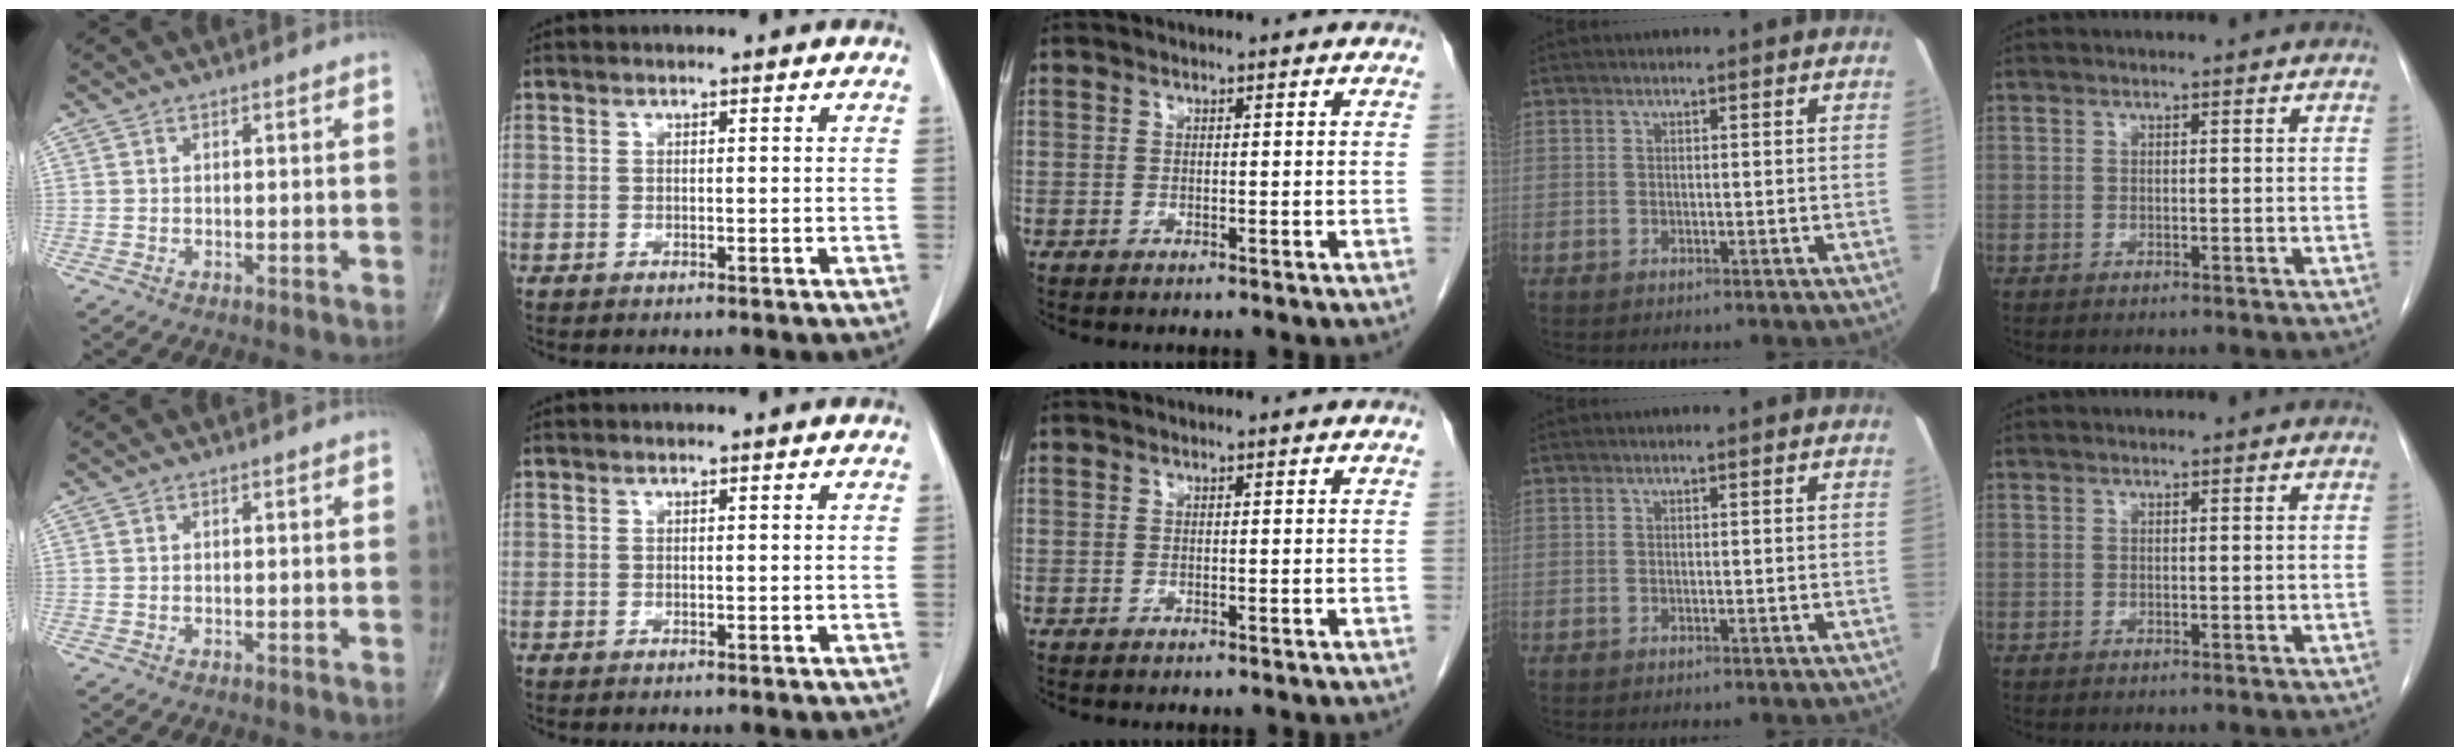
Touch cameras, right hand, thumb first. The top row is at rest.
{}